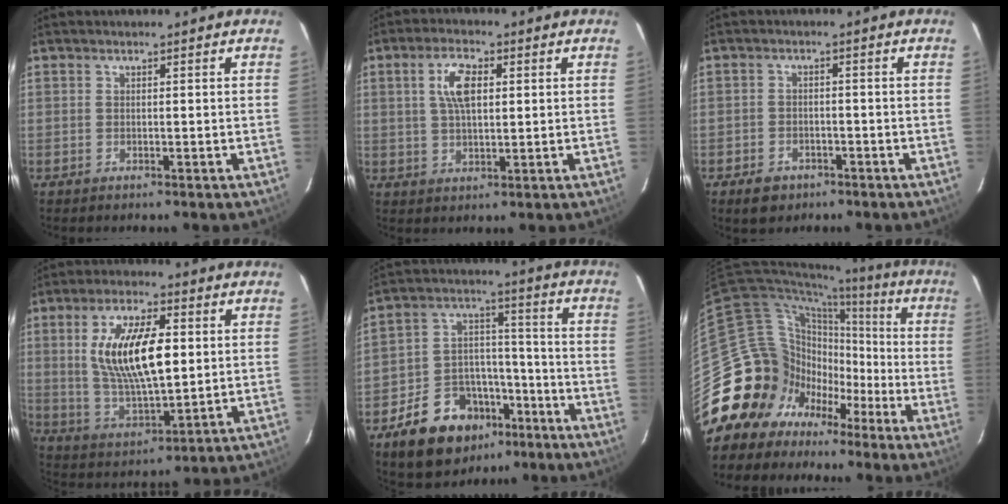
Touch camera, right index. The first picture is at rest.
{"total": 6.6, "force": [1.8, 3.0, 5.6], "torque": [-0.104, 0.011, 0.035]}
{"total": 4.9, "force": [-3.2, 3.4, 1.6], "torque": [-0.048, 0.006, -0.045]}
{"total": 15.8, "force": [2.7, 6.3, 14.2], "torque": [-0.268, 0.001, 0.059]}
{"total": 16.6, "force": [-10.3, 10.7, 7.3], "torque": [-0.153, 0.042, -0.149]}
{"total": 18.1, "force": [-8.9, 15.3, 3.9], "torque": [-0.097, 0.061, -0.147]}